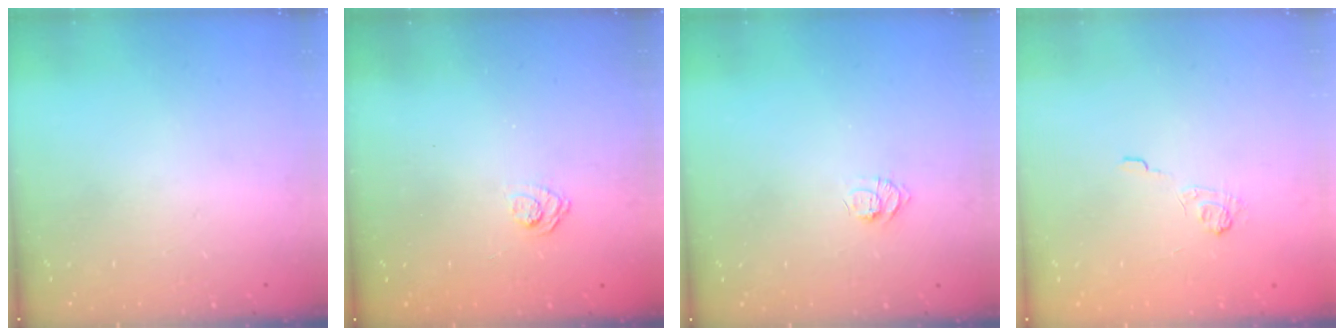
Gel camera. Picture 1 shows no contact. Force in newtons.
{"total": 3.1, "press": 2.8, "slide": 1.3}
{"total": 4.7, "press": 4.7, "slide": 0.5}
{"total": 2.5, "press": 2.1, "slide": 1.4}